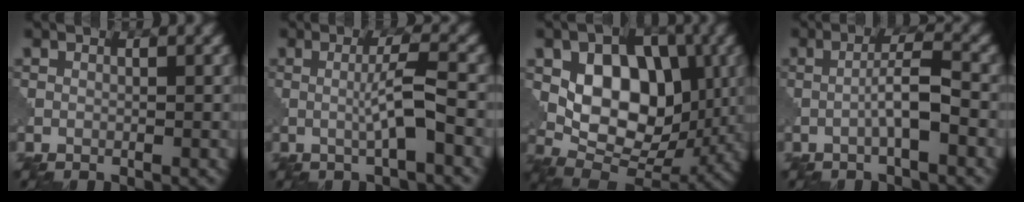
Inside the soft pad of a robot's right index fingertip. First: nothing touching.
{"total": 3.4, "force": [-0.4, 0.2, 3.4], "torque": [-0.059, 0.005, -0.011]}
{"total": 10.0, "force": [1.3, 6.6, 7.4], "torque": [-0.122, -0.006, 0.017]}
{"total": 3.4, "force": [-1.0, 0.4, 3.2], "torque": [-0.055, 0.012, -0.023]}